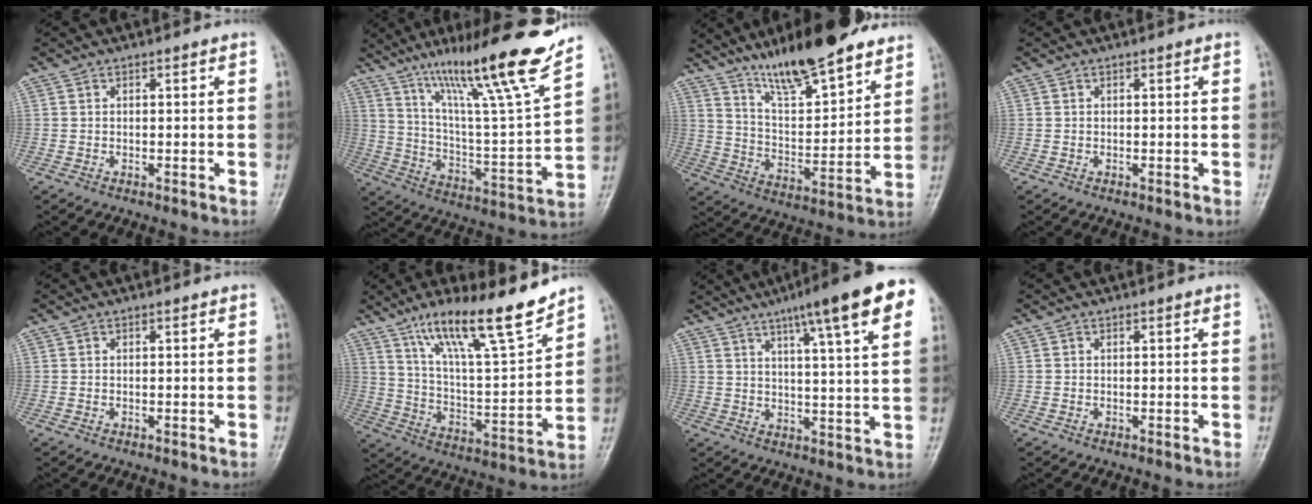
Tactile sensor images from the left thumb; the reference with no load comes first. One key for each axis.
{"total": 21.9, "fx": 15.6, "fy": 0.8, "fz": 15.3, "tx": -0.217, "ty": -0.074, "tz": 0.264}
{"total": 19.1, "fx": 14.6, "fy": 4.9, "fz": 11.4, "tx": -0.147, "ty": -0.075, "tz": 0.245}
{"total": 0.0}
{"total": 0.0}
{"total": 17.7, "fx": 12.8, "fy": 2.9, "fz": 11.9, "tx": -0.178, "ty": -0.071, "tz": 0.226}
{"total": 17.9, "fx": 9.9, "fy": 2.4, "fz": 14.7, "tx": -0.197, "ty": -0.014, "tz": 0.132}
{"total": 0.0}